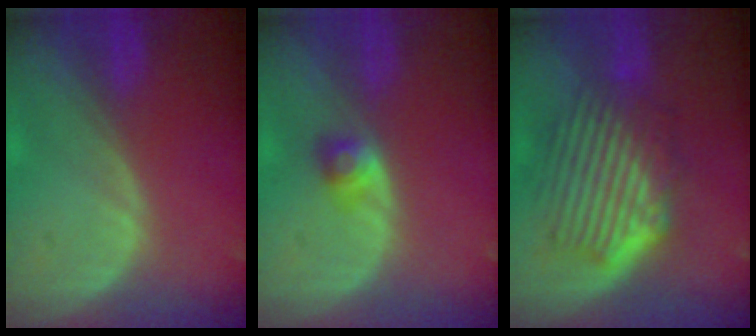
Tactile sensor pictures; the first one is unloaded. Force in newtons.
{"total": 2.7, "press": 2.4, "slide": 1.1}
{"total": 9.6, "press": 8.5, "slide": 4.5}